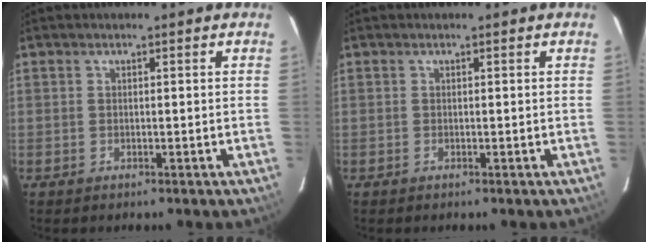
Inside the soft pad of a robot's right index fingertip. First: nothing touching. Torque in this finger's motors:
{"motor_torque": [-0.06, 0.09, -0.02, 0.01]}